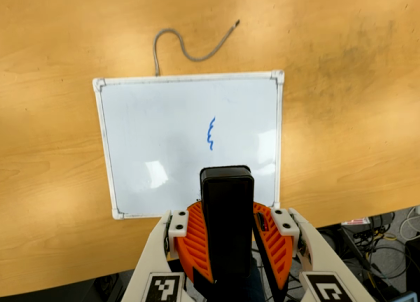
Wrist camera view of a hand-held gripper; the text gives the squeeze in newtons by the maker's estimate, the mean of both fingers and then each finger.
{"total": 8.2, "left": 9.1, "right": 7.3}